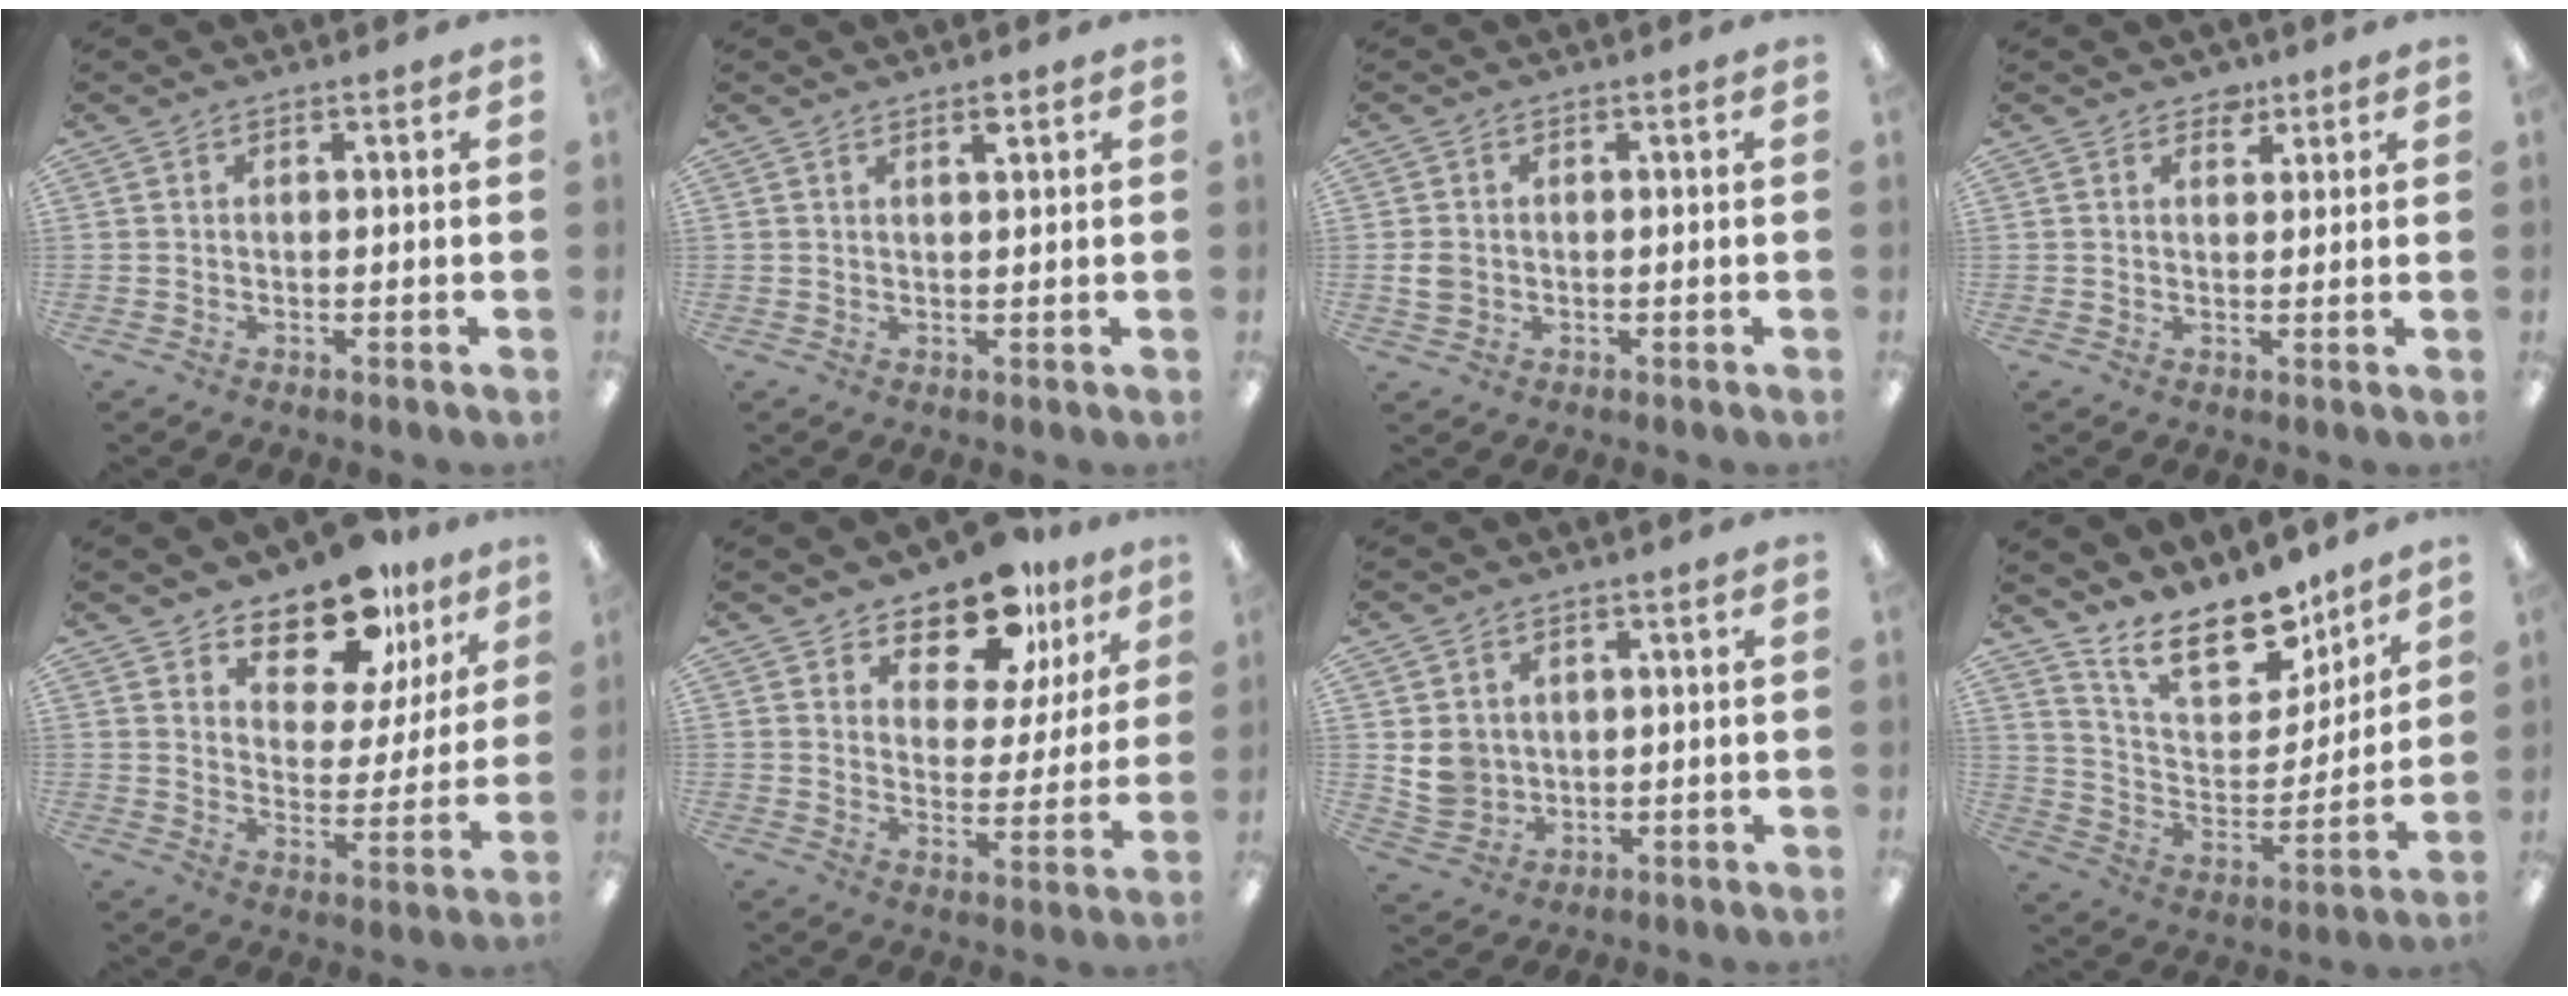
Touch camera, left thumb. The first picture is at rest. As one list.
[{"total": 2.2, "force": [1.6, 0.4, 1.4], "torque": [-0.022, -0.002, 0.027]}, {"total": 3.2, "force": [-0.3, 2.6, 1.8], "torque": [-0.031, 0.001, -0.008]}, {"total": 3.2, "force": [2.4, 1.9, 1.0], "torque": [0.001, -0.009, 0.040]}, {"total": 14.5, "force": [12.0, 5.9, 5.6], "torque": [-0.094, -0.080, 0.214]}, {"total": 13.1, "force": [10.8, 5.4, 5.1], "torque": [-0.081, -0.072, 0.192]}, {"total": 5.9, "force": [1.3, 5.4, 2.0], "torque": [-0.024, 0.006, 0.028]}, {"total": 17.3, "force": [13.7, 7.1, 7.8], "torque": [-0.141, -0.094, 0.244]}]